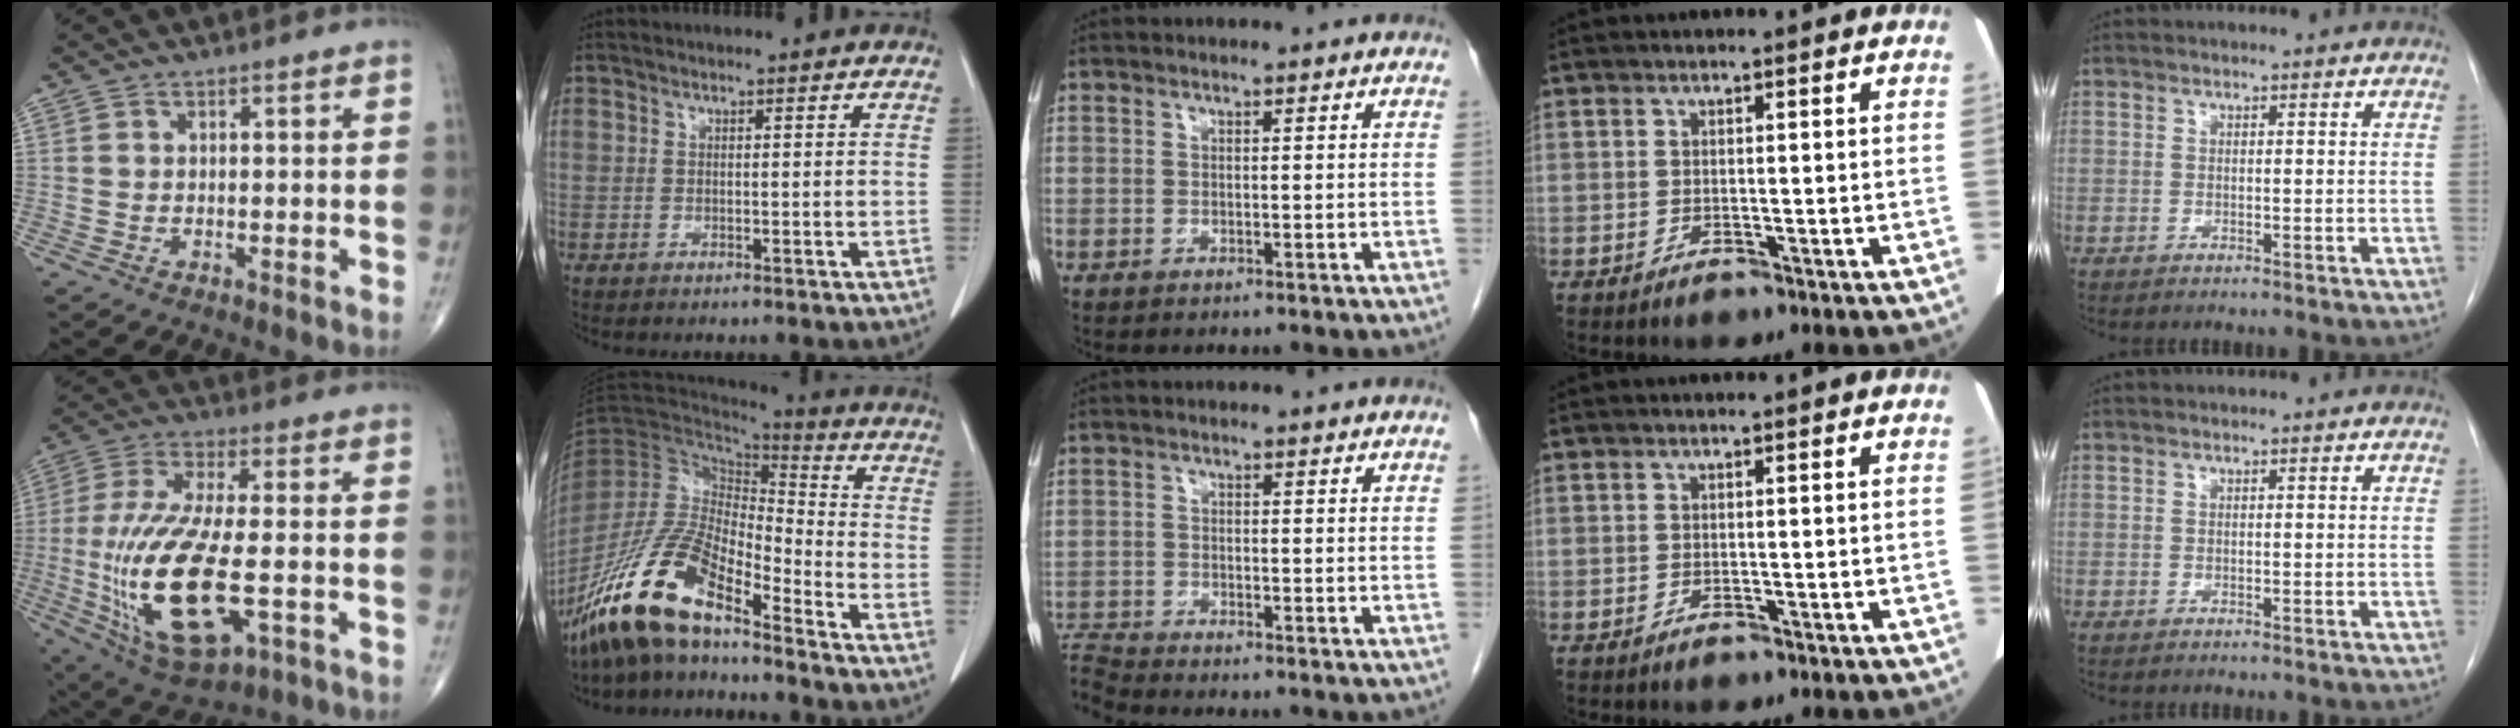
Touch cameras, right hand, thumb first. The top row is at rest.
{"thumb": {"total": 22.6, "force": [-4.5, 8.7, 20.4], "torque": [-0.448, -0.008, -0.060]}, "index": {"total": 14.8, "force": [-11.0, 3.7, 9.1], "torque": [-0.188, 0.003, -0.207]}, "middle": {"total": 4.0, "force": [-3.8, -1.1, 0.1], "torque": [-0.012, -0.010, -0.073]}}